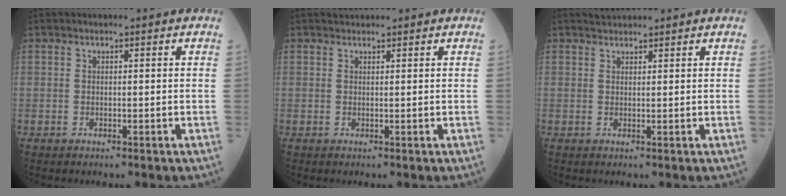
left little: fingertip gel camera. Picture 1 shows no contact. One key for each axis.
{"total": 0.8, "fx": 0.8, "fy": 0.2, "fz": 0.0, "tx": -0.010, "ty": 0.008, "tz": 0.016}
{"total": 1.5, "fx": 1.5, "fy": 0.2, "fz": 0.1, "tx": -0.009, "ty": 0.014, "tz": 0.030}